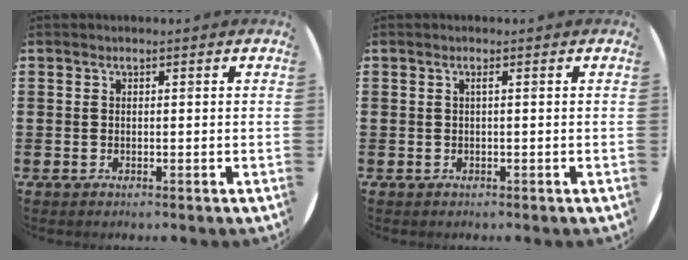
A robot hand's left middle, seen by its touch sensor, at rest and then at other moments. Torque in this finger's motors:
{"motor_torque": [-0.06, 0.07, 0.12, 0.04]}